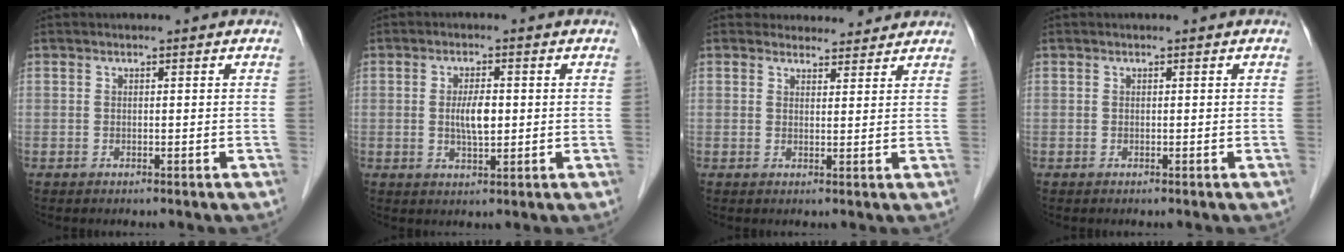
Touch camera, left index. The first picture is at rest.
{"total": 4.1, "force": [0.1, 1.2, 3.9], "torque": [-0.076, 0.001, 0.003]}
{"total": 4.7, "force": [4.4, 1.6, -0.1], "torque": [0.009, 0.007, 0.051]}
{"total": 0.0}